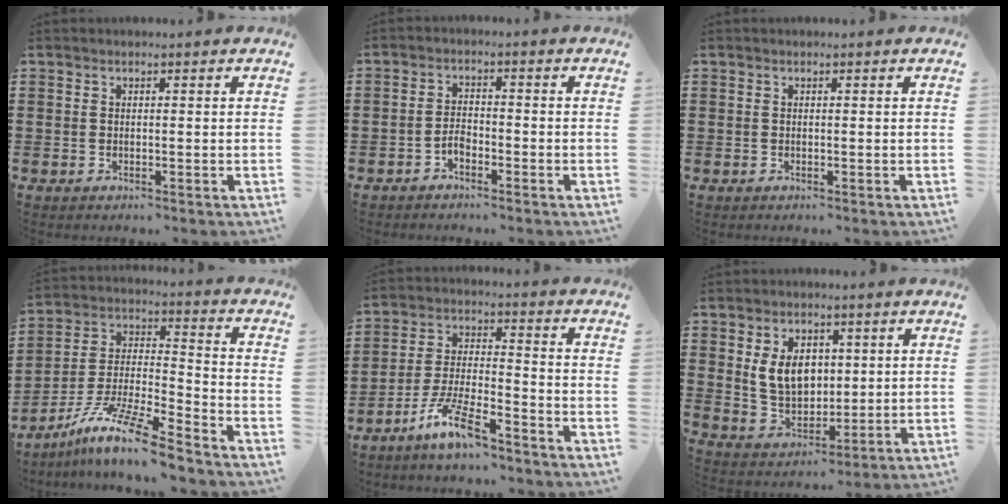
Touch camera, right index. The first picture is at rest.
{"total": 2.2, "force": [-1.6, 1.1, 1.1], "torque": [-0.026, 0.005, -0.034]}
{"total": 0.0}
{"total": 11.7, "force": [-9.3, 0.9, 7.0], "torque": [-0.137, 0.011, -0.183]}
{"total": 8.5, "force": [-6.6, 1.3, 5.2], "torque": [-0.123, -0.005, -0.129]}
{"total": 7.5, "force": [1.6, 5.5, 5.0], "torque": [-0.111, 0.012, 0.027]}